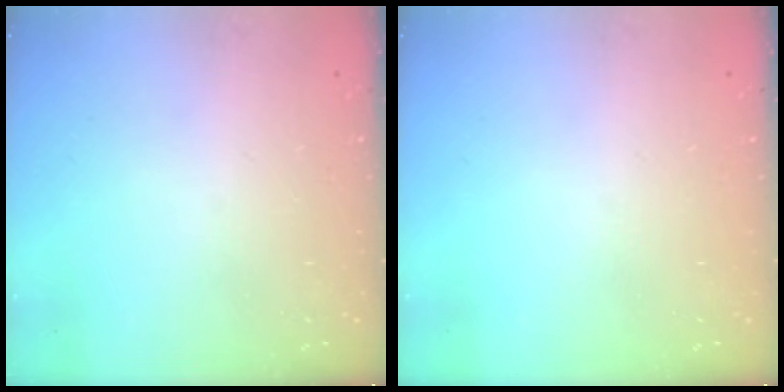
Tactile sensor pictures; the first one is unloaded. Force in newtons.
{"total": 0.0}